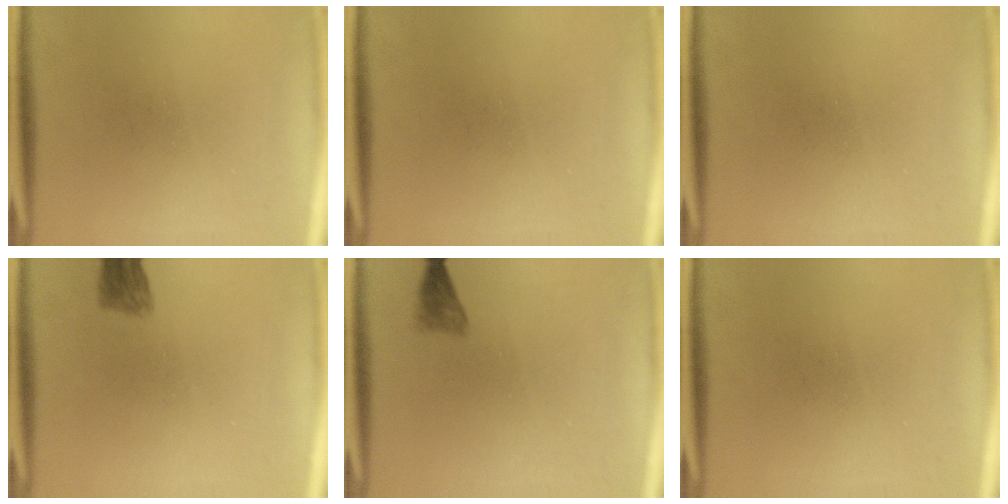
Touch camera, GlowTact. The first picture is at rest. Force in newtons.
{"total": 0.0}
{"total": 0.0}
{"total": 2.9}
{"total": 1.9}
{"total": 0.0}